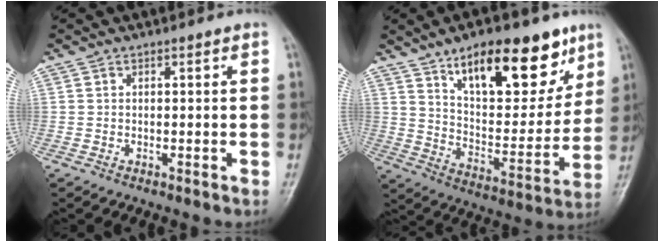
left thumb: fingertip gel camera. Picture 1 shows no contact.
{"total": 20.9, "force": [12.6, 9.1, 14.0], "torque": [-0.158, -0.057, 0.208]}